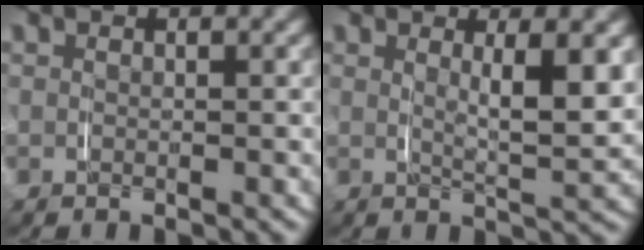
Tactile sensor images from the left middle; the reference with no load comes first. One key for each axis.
{"total": 3.2, "fx": 2.0, "fy": -0.1, "fz": 2.5, "tx": -0.031, "ty": 0.003, "tz": 0.033}